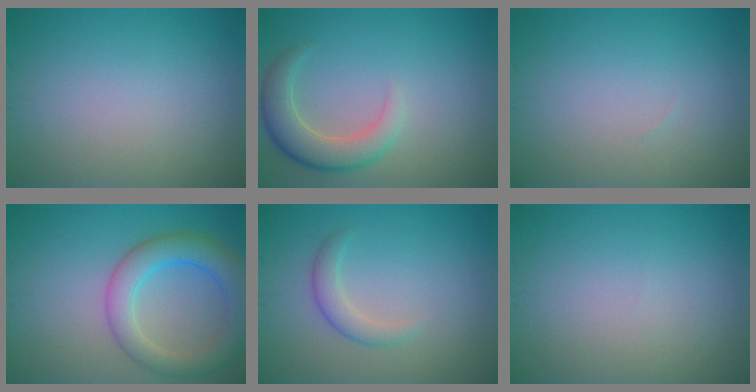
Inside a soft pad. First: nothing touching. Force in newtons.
{"total": 4.4, "press": 4.3, "slide": 0.5}
{"total": 0.0}
{"total": 5.7, "press": 5.7, "slide": 0.2}
{"total": 2.0, "press": 2.0, "slide": 0.1}
{"total": 0.0}